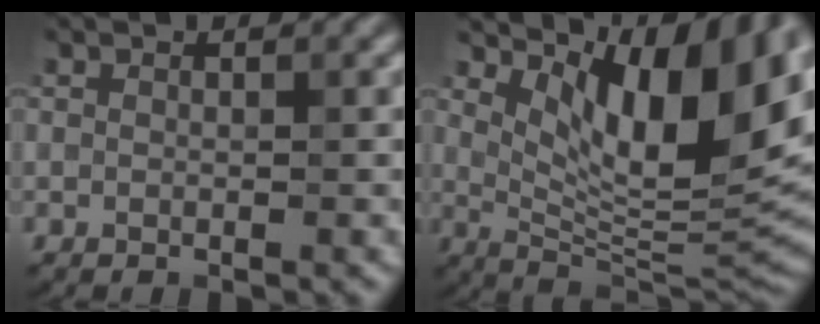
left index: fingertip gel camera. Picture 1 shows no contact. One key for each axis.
{"total": 12.6, "fx": 4.9, "fy": 5.1, "fz": 10.5, "tx": -0.145, "ty": -0.007, "tz": 0.091}